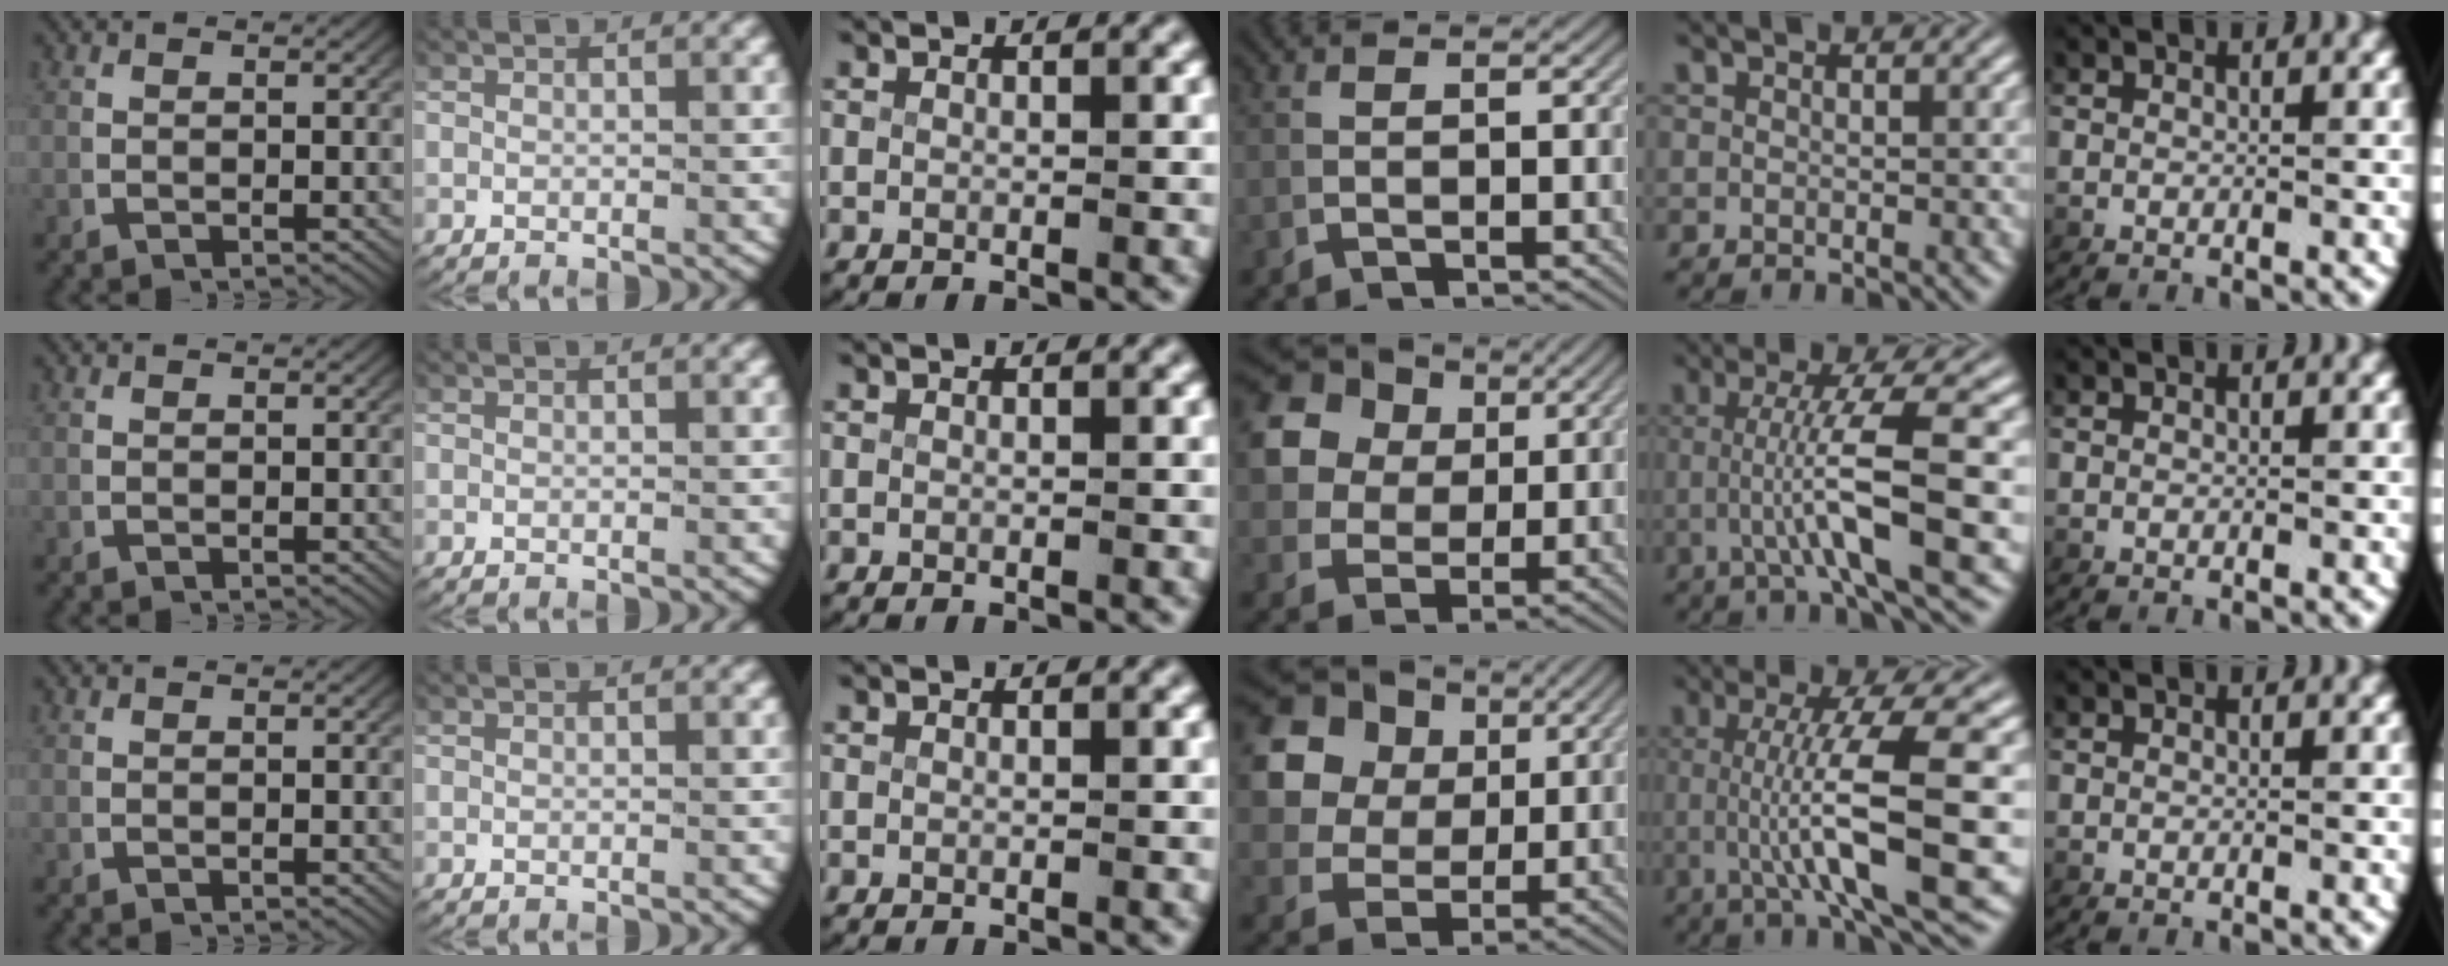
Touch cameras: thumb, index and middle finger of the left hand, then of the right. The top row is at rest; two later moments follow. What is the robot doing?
{"motion": "grasp_and_lifting", "object": "card"}